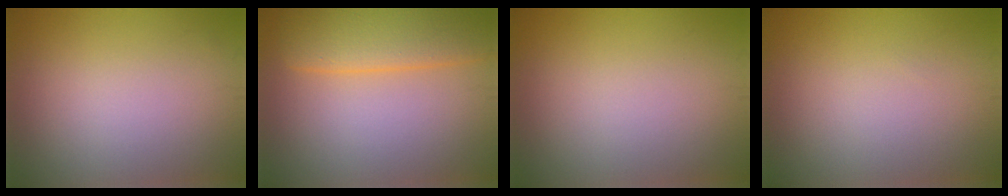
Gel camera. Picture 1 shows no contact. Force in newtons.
{"total": 7.0, "press": 7.0, "slide": 0.2}
{"total": 0.0}
{"total": 0.0}